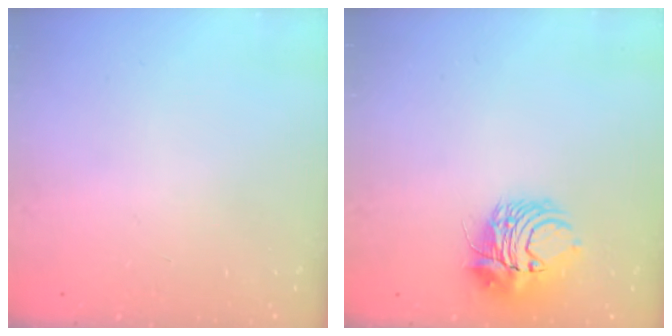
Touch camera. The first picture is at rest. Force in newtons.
{"total": 9.1, "press": 9.1, "slide": 1.1}